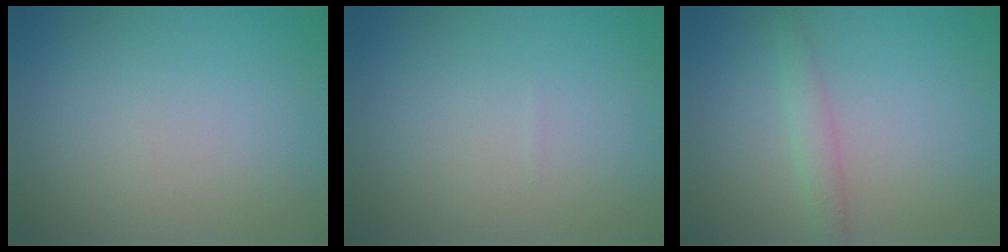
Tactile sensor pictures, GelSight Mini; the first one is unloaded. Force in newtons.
{"total": 0.0}
{"total": 1.5, "press": 1.5, "slide": 0.1}